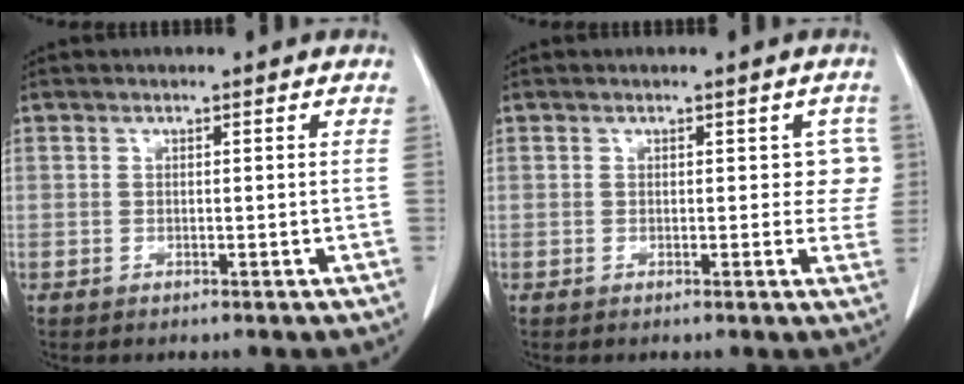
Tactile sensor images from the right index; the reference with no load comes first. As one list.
[{"total": 3.4, "force": [0.8, 2.3, 2.4], "torque": [-0.003, 0.010, 0.003]}]